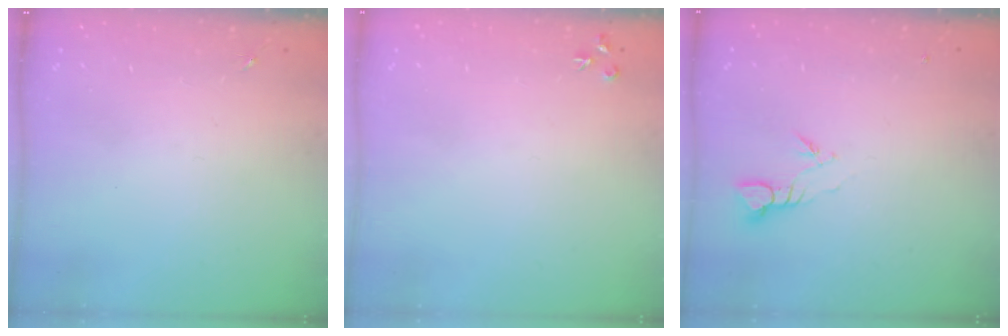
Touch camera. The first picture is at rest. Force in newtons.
{"total": 3.5, "press": 3.5, "slide": 0.4}
{"total": 3.7, "press": 3.7, "slide": 0.3}